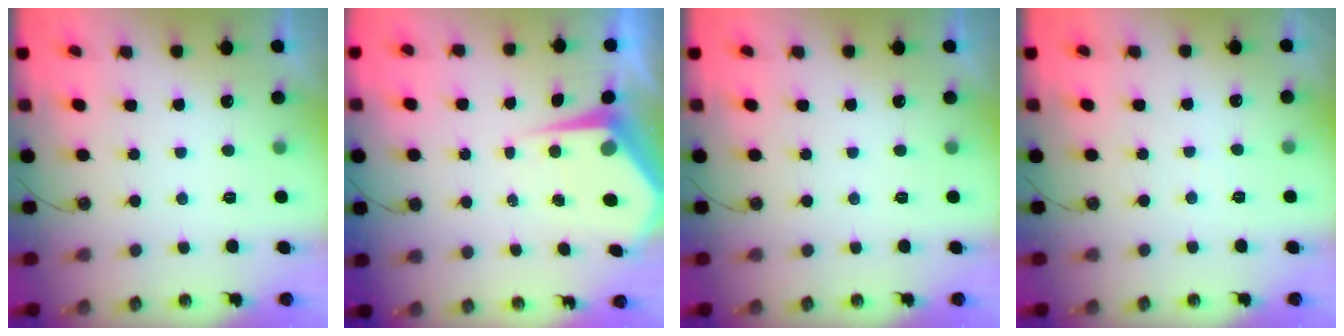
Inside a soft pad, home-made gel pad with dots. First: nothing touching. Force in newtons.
{"total": 6.6, "press": 6.6, "slide": 0.5}
{"total": 0.0}
{"total": 1.7, "press": 1.6, "slide": 0.3}